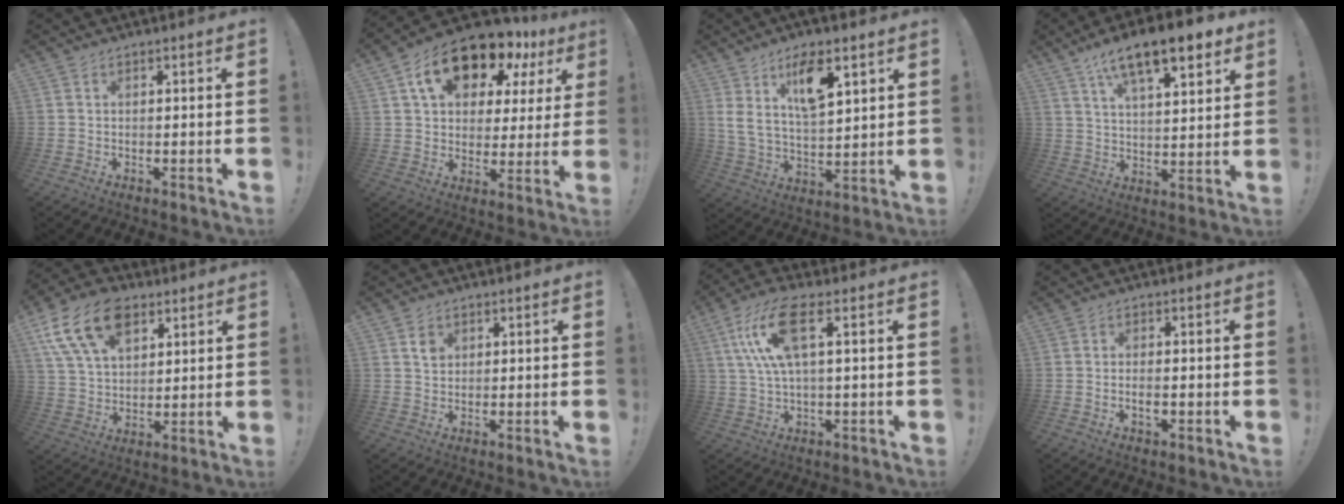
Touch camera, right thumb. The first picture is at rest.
{"total": 17.7, "force": [10.9, 9.4, 10.3], "torque": [-0.167, -0.063, 0.192]}
{"total": 13.3, "force": [7.2, 5.4, 9.8], "torque": [-0.171, -0.020, 0.124]}
{"total": 14.5, "force": [9.0, 4.7, 10.2], "torque": [-0.164, -0.048, 0.151]}
{"total": 17.1, "force": [8.8, 10.7, 10.0], "torque": [-0.180, -0.034, 0.166]}
{"total": 3.0, "force": [1.3, 2.5, 1.1], "torque": [-0.002, -0.007, 0.021]}
{"total": 13.0, "force": [3.8, 4.5, 11.5], "torque": [-0.233, 0.004, 0.068]}
{"total": 2.4, "force": [-1.0, 0.9, 2.0], "torque": [-0.030, 0.002, -0.018]}